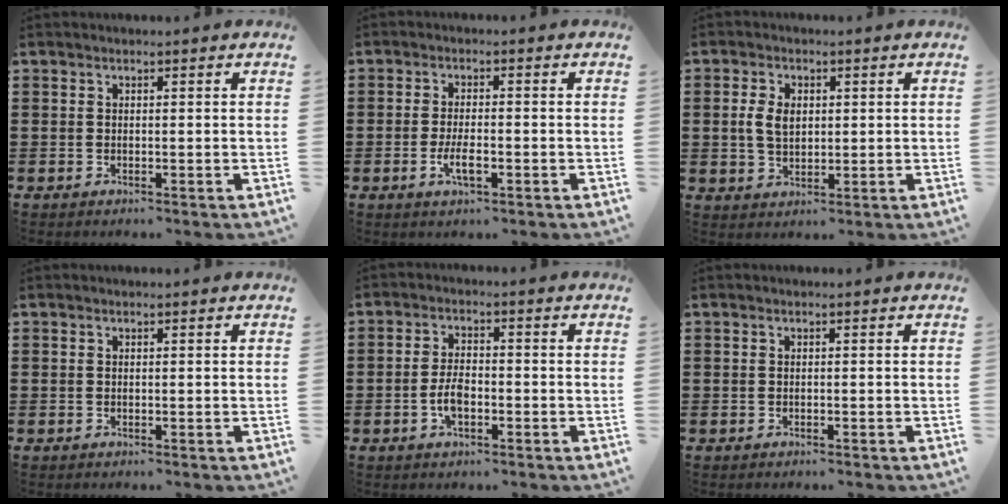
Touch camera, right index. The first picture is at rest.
{"total": 3.7, "force": [-1.5, 1.1, 3.3], "torque": [-0.068, -0.004, -0.028]}
{"total": 4.4, "force": [0.6, 2.8, 3.3], "torque": [-0.078, 0.008, 0.007]}
{"total": 0.0}
{"total": 4.3, "force": [-1.3, 2.1, 3.5], "torque": [-0.078, 0.003, -0.027]}
{"total": 0.0}